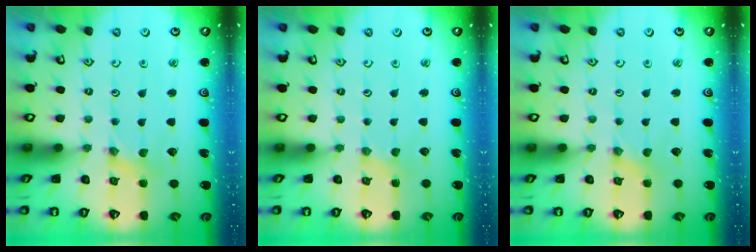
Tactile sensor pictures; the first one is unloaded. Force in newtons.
{"total": 0.5, "press": 0.5, "slide": 0.1}
{"total": 0.0}